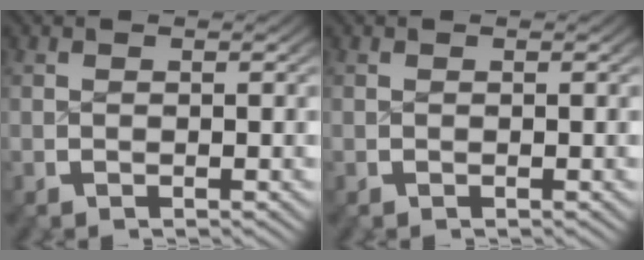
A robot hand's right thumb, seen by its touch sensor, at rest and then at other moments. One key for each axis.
{"total": 0.0}